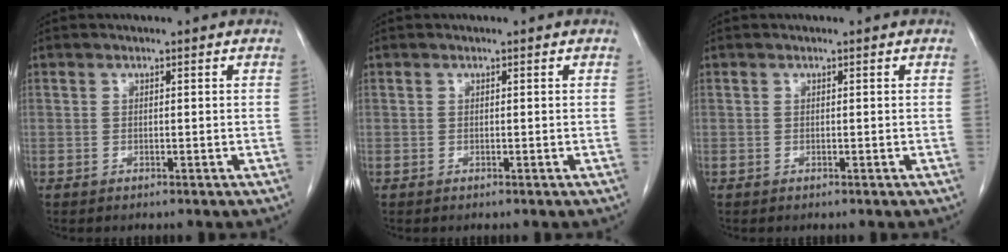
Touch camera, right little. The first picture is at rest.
{"total": 0.0}
{"total": 0.0}